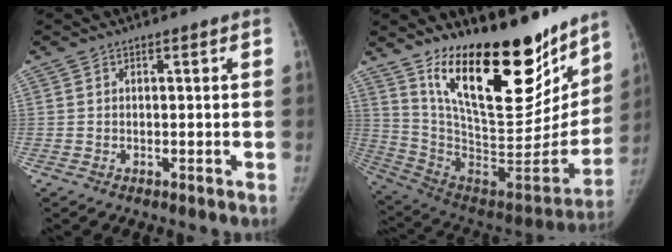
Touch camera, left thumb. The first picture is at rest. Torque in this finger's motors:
{"motor_torque": [2.71, 0.96, 1.64, -1.13, 0.67]}